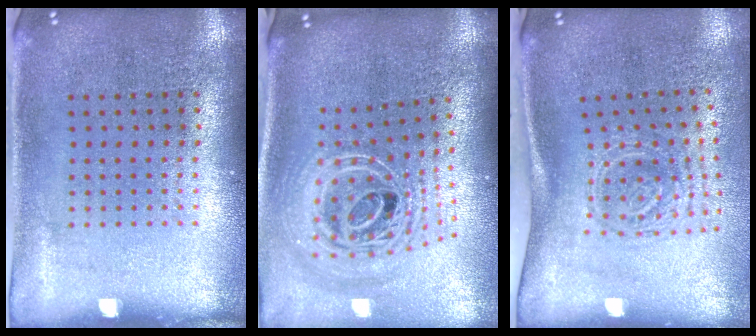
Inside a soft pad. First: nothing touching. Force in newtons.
{"total": 2.8, "press": 2.0, "slide": 2.0}
{"total": 1.8, "press": 1.3, "slide": 1.3}